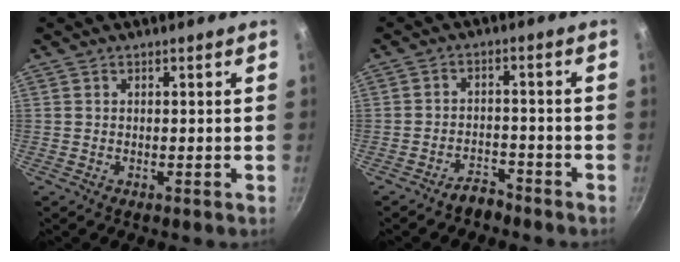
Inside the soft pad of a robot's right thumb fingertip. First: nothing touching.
{"total": 3.7, "force": [-3.2, 1.6, 0.9], "torque": [0.000, 0.036, -0.052]}